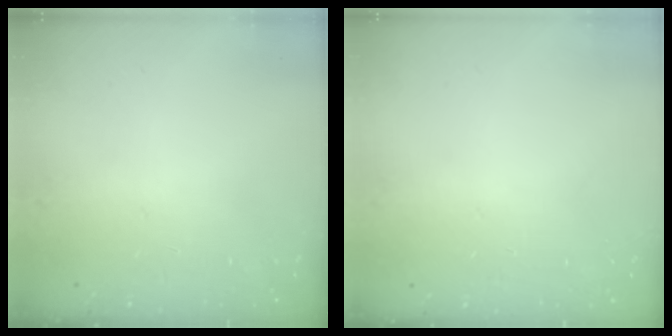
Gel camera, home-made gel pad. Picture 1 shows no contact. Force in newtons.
{"total": 0.0}